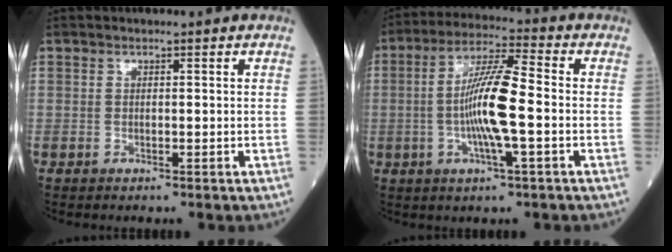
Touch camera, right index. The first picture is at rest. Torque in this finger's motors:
{"motor_torque": [0.52, 0.09, 0.31, 0.21]}